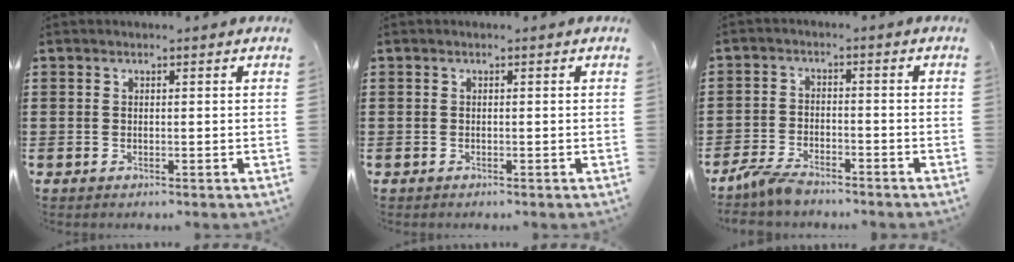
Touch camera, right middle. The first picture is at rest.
{"total": 0.0}
{"total": 4.5, "force": [-4.0, 1.4, 1.6], "torque": [-0.047, -0.001, -0.083]}